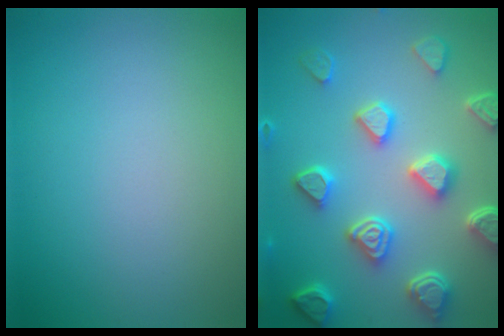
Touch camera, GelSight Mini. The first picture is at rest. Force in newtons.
{"total": 6.9, "press": 5.6, "slide": 4.1}